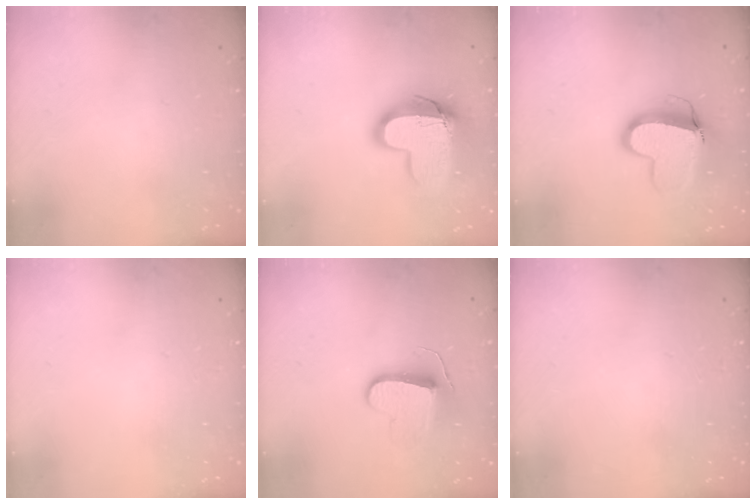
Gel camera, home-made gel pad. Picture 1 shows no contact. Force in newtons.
{"total": 15.2, "press": 15.2, "slide": 1.4}
{"total": 15.6, "press": 15.5, "slide": 1.5}
{"total": 0.0}
{"total": 9.2, "press": 9.2, "slide": 0.3}
{"total": 0.0}